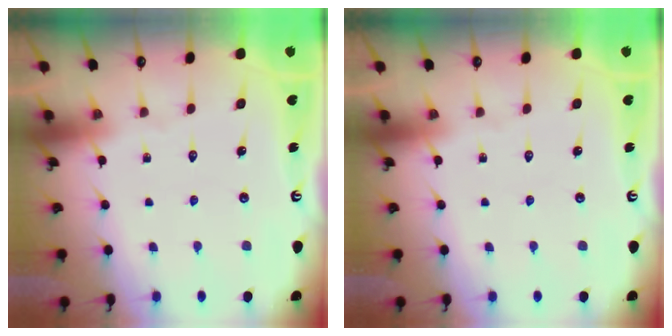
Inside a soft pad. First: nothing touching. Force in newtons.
{"total": 0.0}